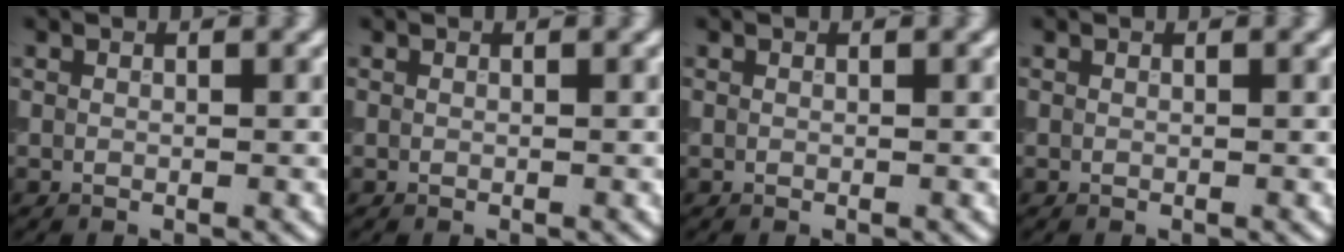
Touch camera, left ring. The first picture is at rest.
{"total": 0.0}
{"total": 0.0}
{"total": 0.0}